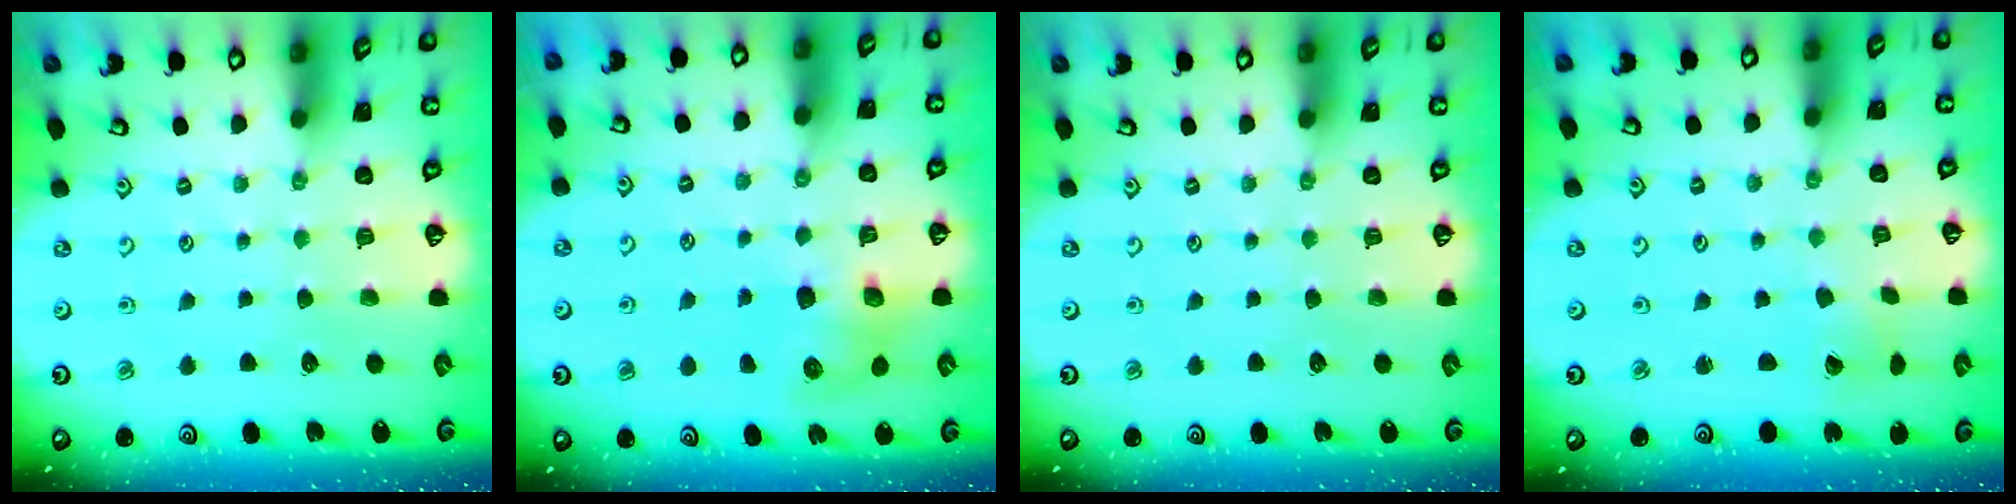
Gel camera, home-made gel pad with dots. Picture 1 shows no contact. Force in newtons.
{"total": 8.8, "press": 8.7, "slide": 0.9}
{"total": 0.0}
{"total": 2.4, "press": 2.4, "slide": 0.3}